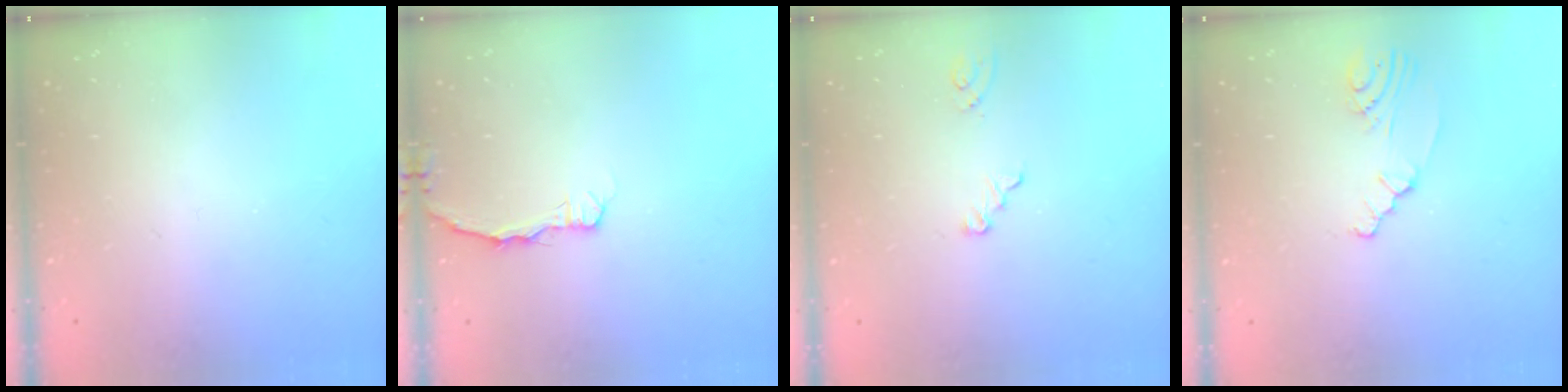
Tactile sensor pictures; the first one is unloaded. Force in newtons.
{"total": 2.9, "press": 2.9, "slide": 0.4}
{"total": 3.2, "press": 3.1, "slide": 0.3}
{"total": 2.4, "press": 2.4, "slide": 0.4}